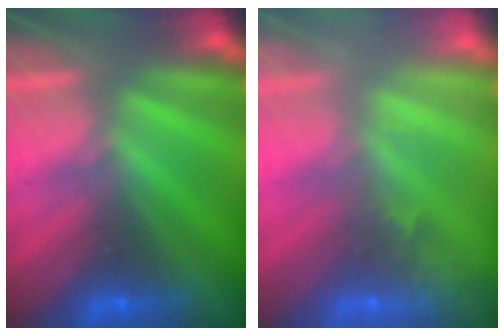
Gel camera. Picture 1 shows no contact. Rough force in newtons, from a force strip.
{"total": 2.3}